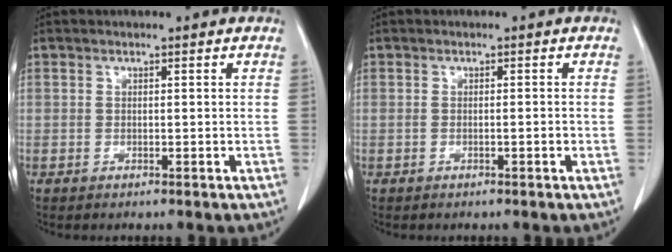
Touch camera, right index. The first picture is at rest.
{"total": 0.7, "force": [-0.2, 0.0, 0.6], "torque": [-0.013, 0.002, 0.000]}